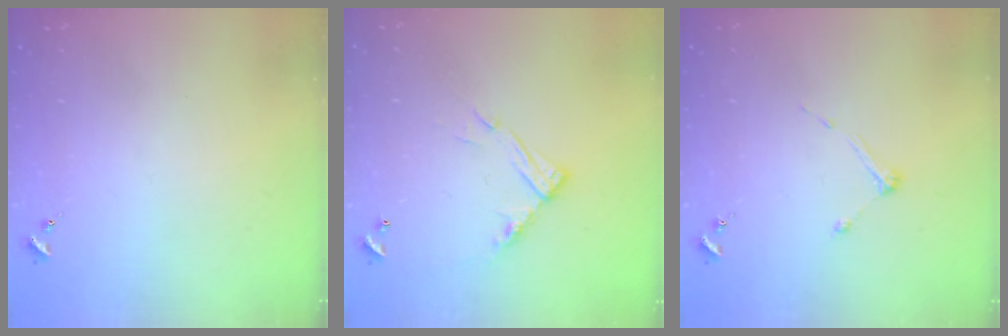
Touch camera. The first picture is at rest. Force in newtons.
{"total": 11.5, "press": 11.4, "slide": 0.8}
{"total": 3.9, "press": 3.8, "slide": 0.4}